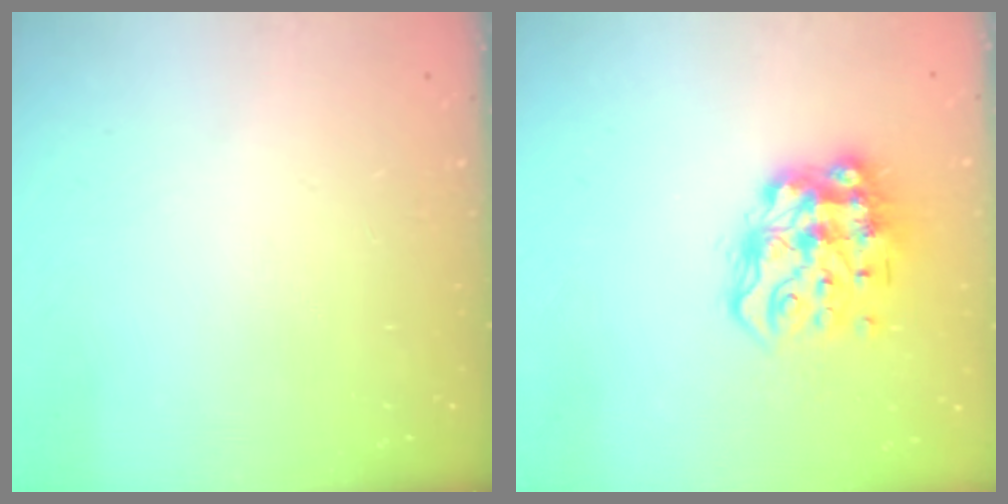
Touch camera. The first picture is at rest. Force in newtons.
{"total": 14.5, "press": 14.5, "slide": 0.7}